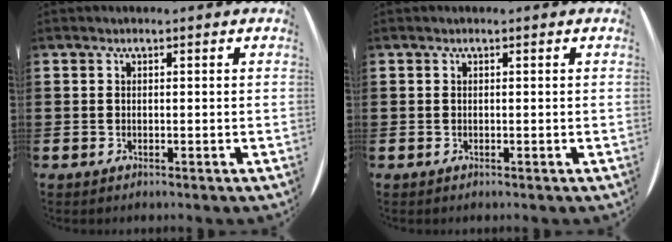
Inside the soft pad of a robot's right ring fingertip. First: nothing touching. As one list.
[{"total": 0.0}]